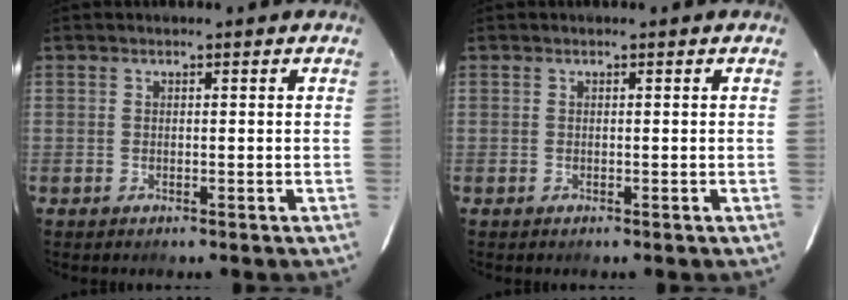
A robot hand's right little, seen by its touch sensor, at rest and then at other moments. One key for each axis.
{"total": 0.0}